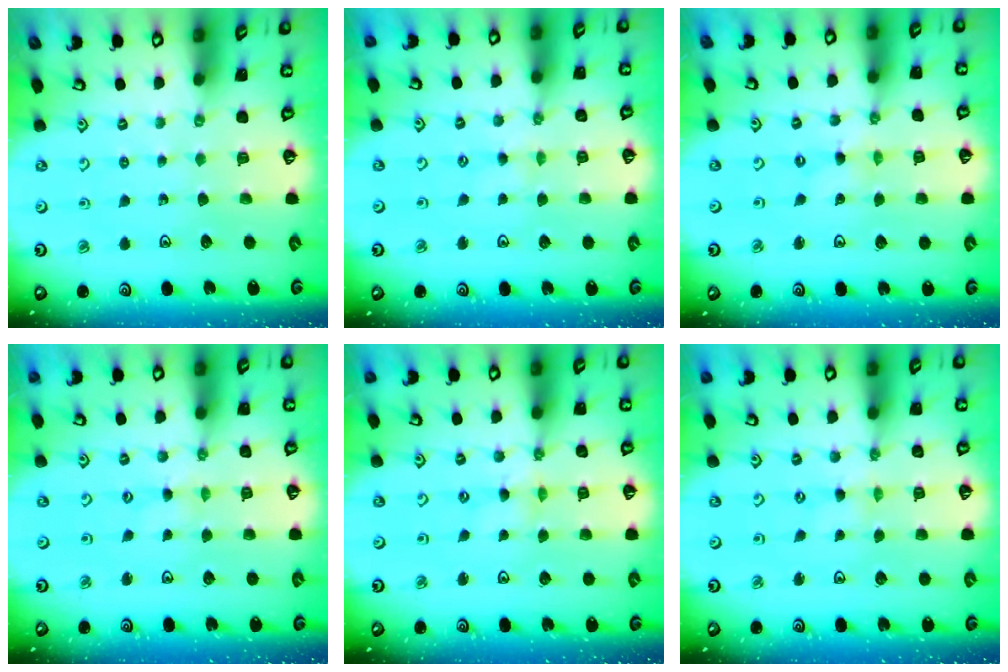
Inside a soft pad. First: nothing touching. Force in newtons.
{"total": 1.7, "press": 1.7, "slide": 0.3}
{"total": 0.0}
{"total": 0.5, "press": 0.5, "slide": 0.1}
{"total": 1.2, "press": 1.2, "slide": 0.3}
{"total": 0.0}